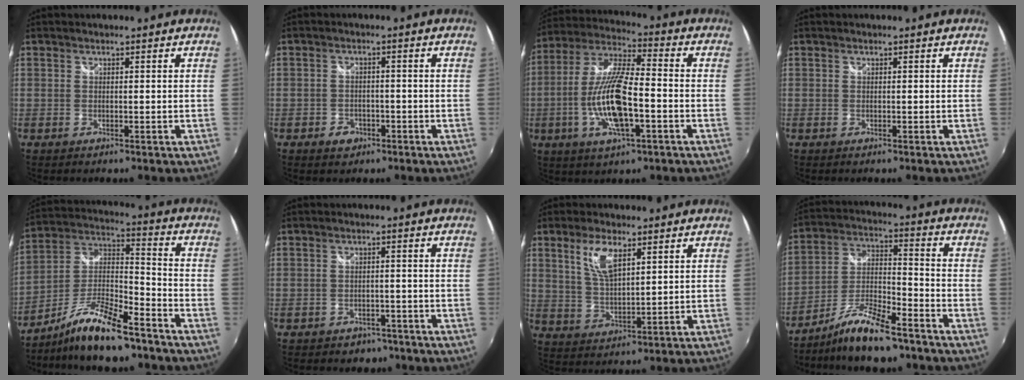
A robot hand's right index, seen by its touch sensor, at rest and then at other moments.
{"total": 3.6, "force": [-2.1, 2.7, 1.0], "torque": [-0.031, 0.003, -0.032]}
{"total": 15.2, "force": [-4.3, 4.2, 13.9], "torque": [-0.283, -0.007, -0.081]}
{"total": 0.0}
{"total": 14.9, "force": [-10.5, 3.7, 9.9], "torque": [-0.203, 0.002, -0.191]}
{"total": 5.5, "force": [-4.2, 3.3, 1.1], "torque": [-0.027, 0.006, -0.056]}
{"total": 7.2, "force": [3.6, 2.6, 5.6], "torque": [-0.108, 0.001, 0.073]}
{"total": 12.9, "force": [-9.6, 3.2, 8.0], "torque": [-0.162, 0.005, -0.174]}